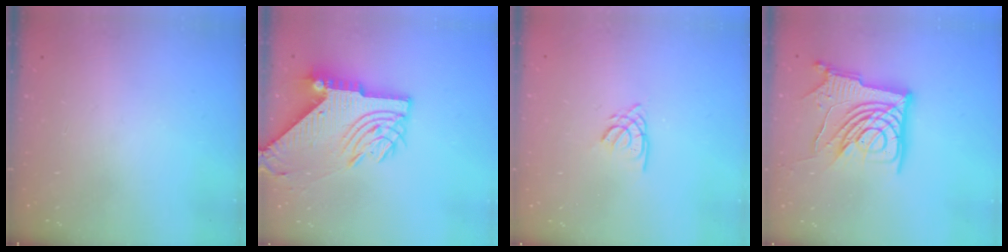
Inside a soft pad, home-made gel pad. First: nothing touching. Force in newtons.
{"total": 13.2, "press": 13.1, "slide": 1.6}
{"total": 2.2, "press": 2.2, "slide": 0.0}
{"total": 16.7, "press": 16.6, "slide": 2.2}